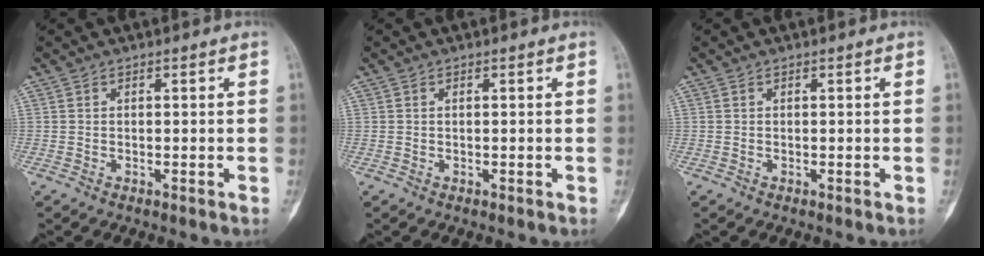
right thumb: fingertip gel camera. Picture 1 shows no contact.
{"total": 0.0}
{"total": 0.0}